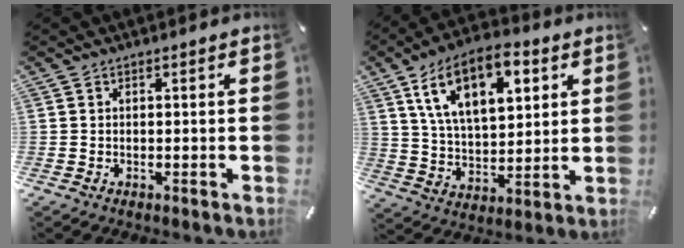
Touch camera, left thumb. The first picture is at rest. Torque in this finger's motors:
{"motor_torque": [2.45, 2.45, 2.00, -0.77, 0.48]}